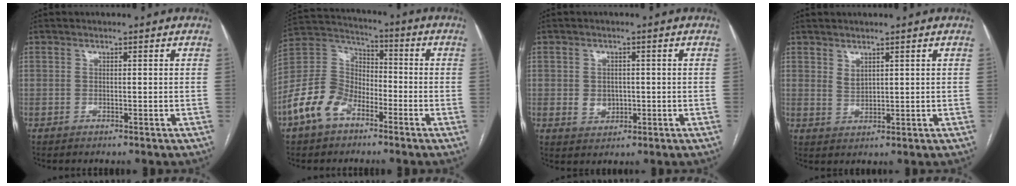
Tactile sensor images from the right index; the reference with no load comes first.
{"total": 11.5, "force": [-6.0, 7.5, 6.2], "torque": [-0.150, 0.024, -0.122]}
{"total": 3.4, "force": [-0.3, 2.9, 1.7], "torque": [-0.024, 0.002, 0.006]}
{"total": 1.9, "force": [1.3, 0.9, 1.0], "torque": [-0.020, -0.004, 0.033]}